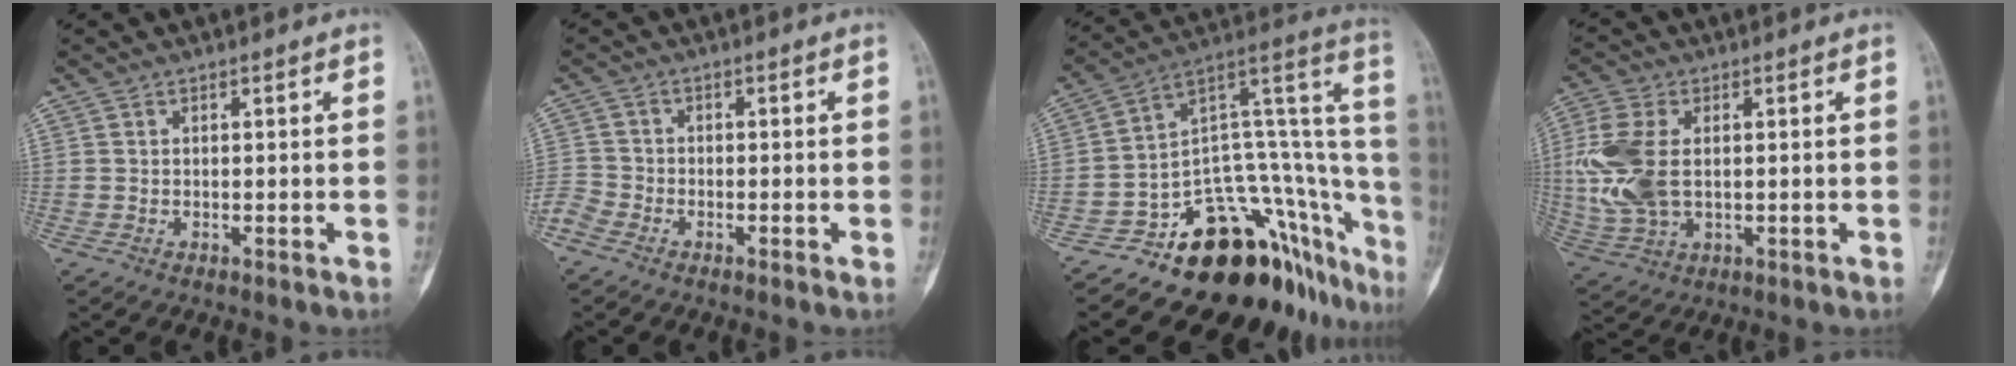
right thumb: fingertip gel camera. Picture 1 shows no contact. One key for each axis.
{"total": 3.5, "fx": -2.6, "fy": 1.9, "fz": 1.3, "tx": -0.027, "ty": -0.003, "tz": -0.065}
{"total": 24.8, "fx": -15.5, "fy": 11.2, "fz": 15.8, "tx": -0.082, "ty": 0.150, "tz": -0.218}
{"total": 12.6, "fx": 0.9, "fy": 7.7, "fz": 10.0, "tx": -0.238, "ty": 0.001, "tz": 0.023}